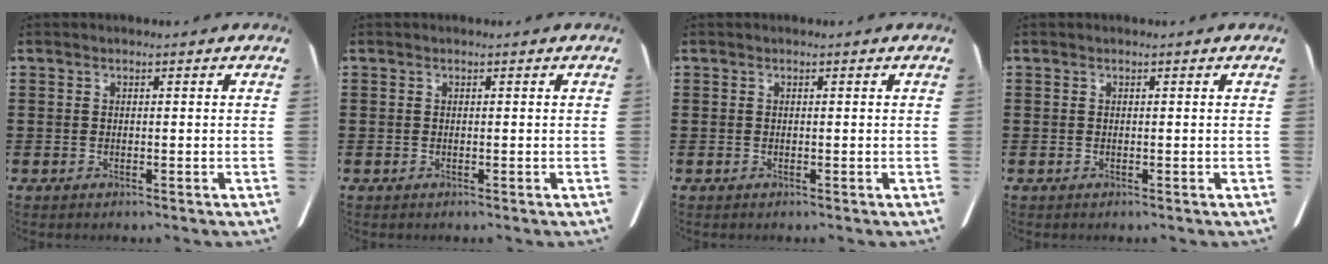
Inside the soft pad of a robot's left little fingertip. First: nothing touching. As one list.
[{"total": 0.0}, {"total": 0.0}, {"total": 0.0}]